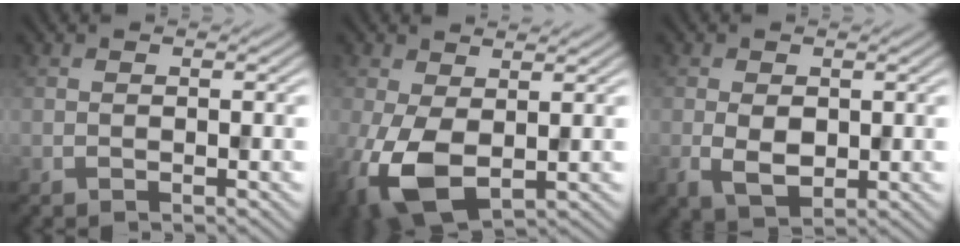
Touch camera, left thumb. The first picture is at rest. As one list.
[{"total": 7.5, "force": [-1.1, 4.4, 6.1], "torque": [-0.157, -0.008, -0.025]}, {"total": 3.9, "force": [-0.1, 2.6, 2.9], "torque": [-0.063, -0.007, 0.000]}]